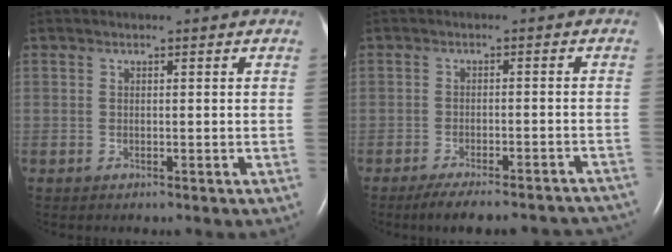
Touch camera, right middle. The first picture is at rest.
{"total": 15.6, "force": [-14.2, 2.9, 5.8], "torque": [-0.070, 0.004, -0.174]}